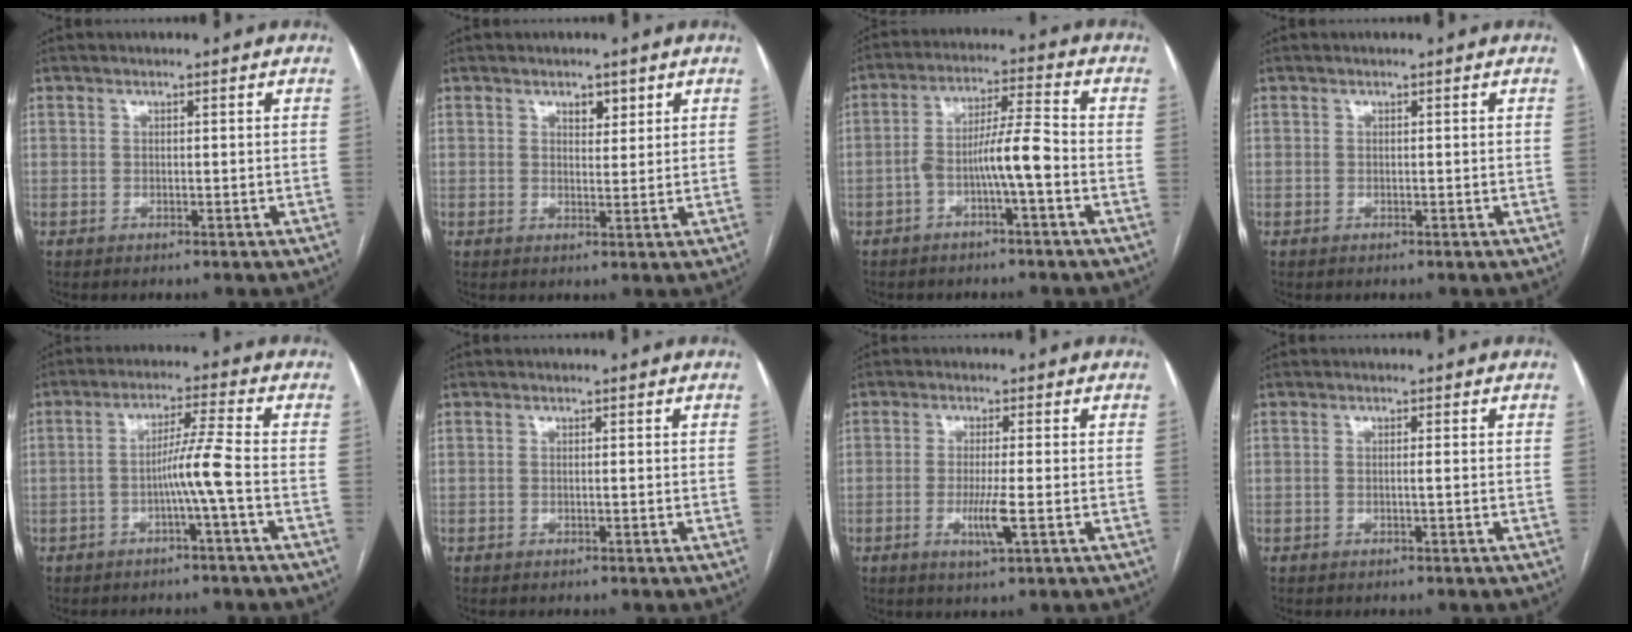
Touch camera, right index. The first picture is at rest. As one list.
[{"total": 2.4, "force": [1.6, 1.3, 1.4], "torque": [-0.019, -0.001, 0.026]}, {"total": 7.3, "force": [-2.6, 0.3, 6.8], "torque": [-0.123, 0.023, -0.044]}, {"total": 0.0}, {"total": 5.6, "force": [-1.9, -1.4, 5.1], "torque": [-0.090, 0.010, -0.036]}, {"total": 0.0}, {"total": 4.5, "force": [-1.3, -0.2, 4.3], "torque": [-0.085, -0.012, -0.024]}, {"total": 0.6, "force": [-0.2, -0.2, 0.5], "torque": [-0.007, 0.001, -0.004]}]